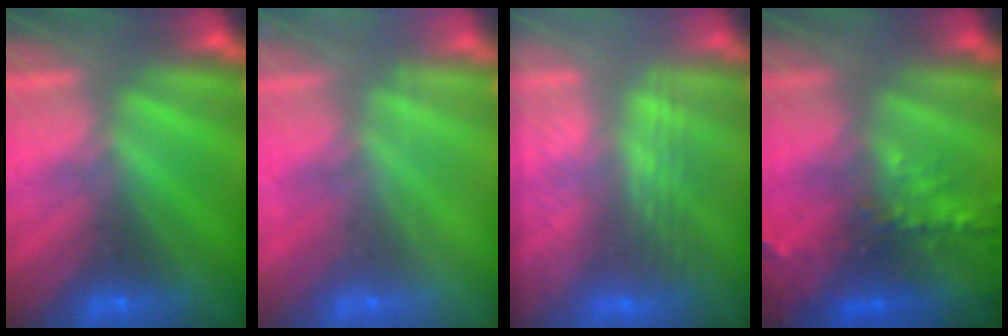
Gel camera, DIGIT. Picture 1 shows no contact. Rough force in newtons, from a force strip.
{"total": 2.2}
{"total": 2.8}
{"total": 7.4}